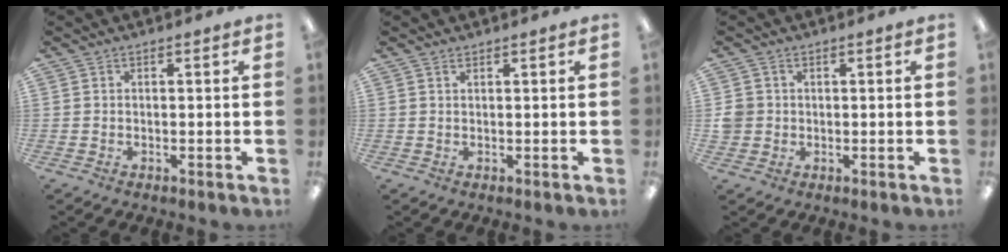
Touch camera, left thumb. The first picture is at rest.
{"total": 0.7, "force": [0.6, 0.2, 0.3], "torque": [-0.008, 0.001, 0.011]}
{"total": 3.0, "force": [0.3, 2.9, 0.4], "torque": [-0.011, 0.006, 0.005]}